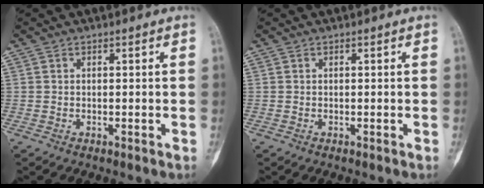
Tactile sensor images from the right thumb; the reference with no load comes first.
{"total": 0.0}